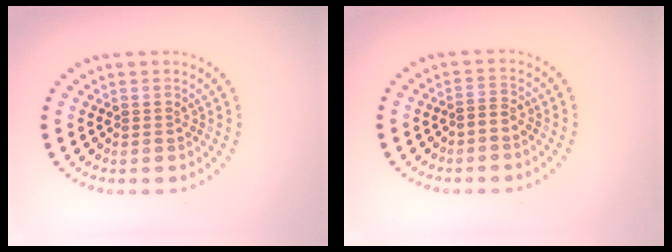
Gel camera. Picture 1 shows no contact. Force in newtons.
{"total": 1.2, "press": 1.0, "slide": 0.7}